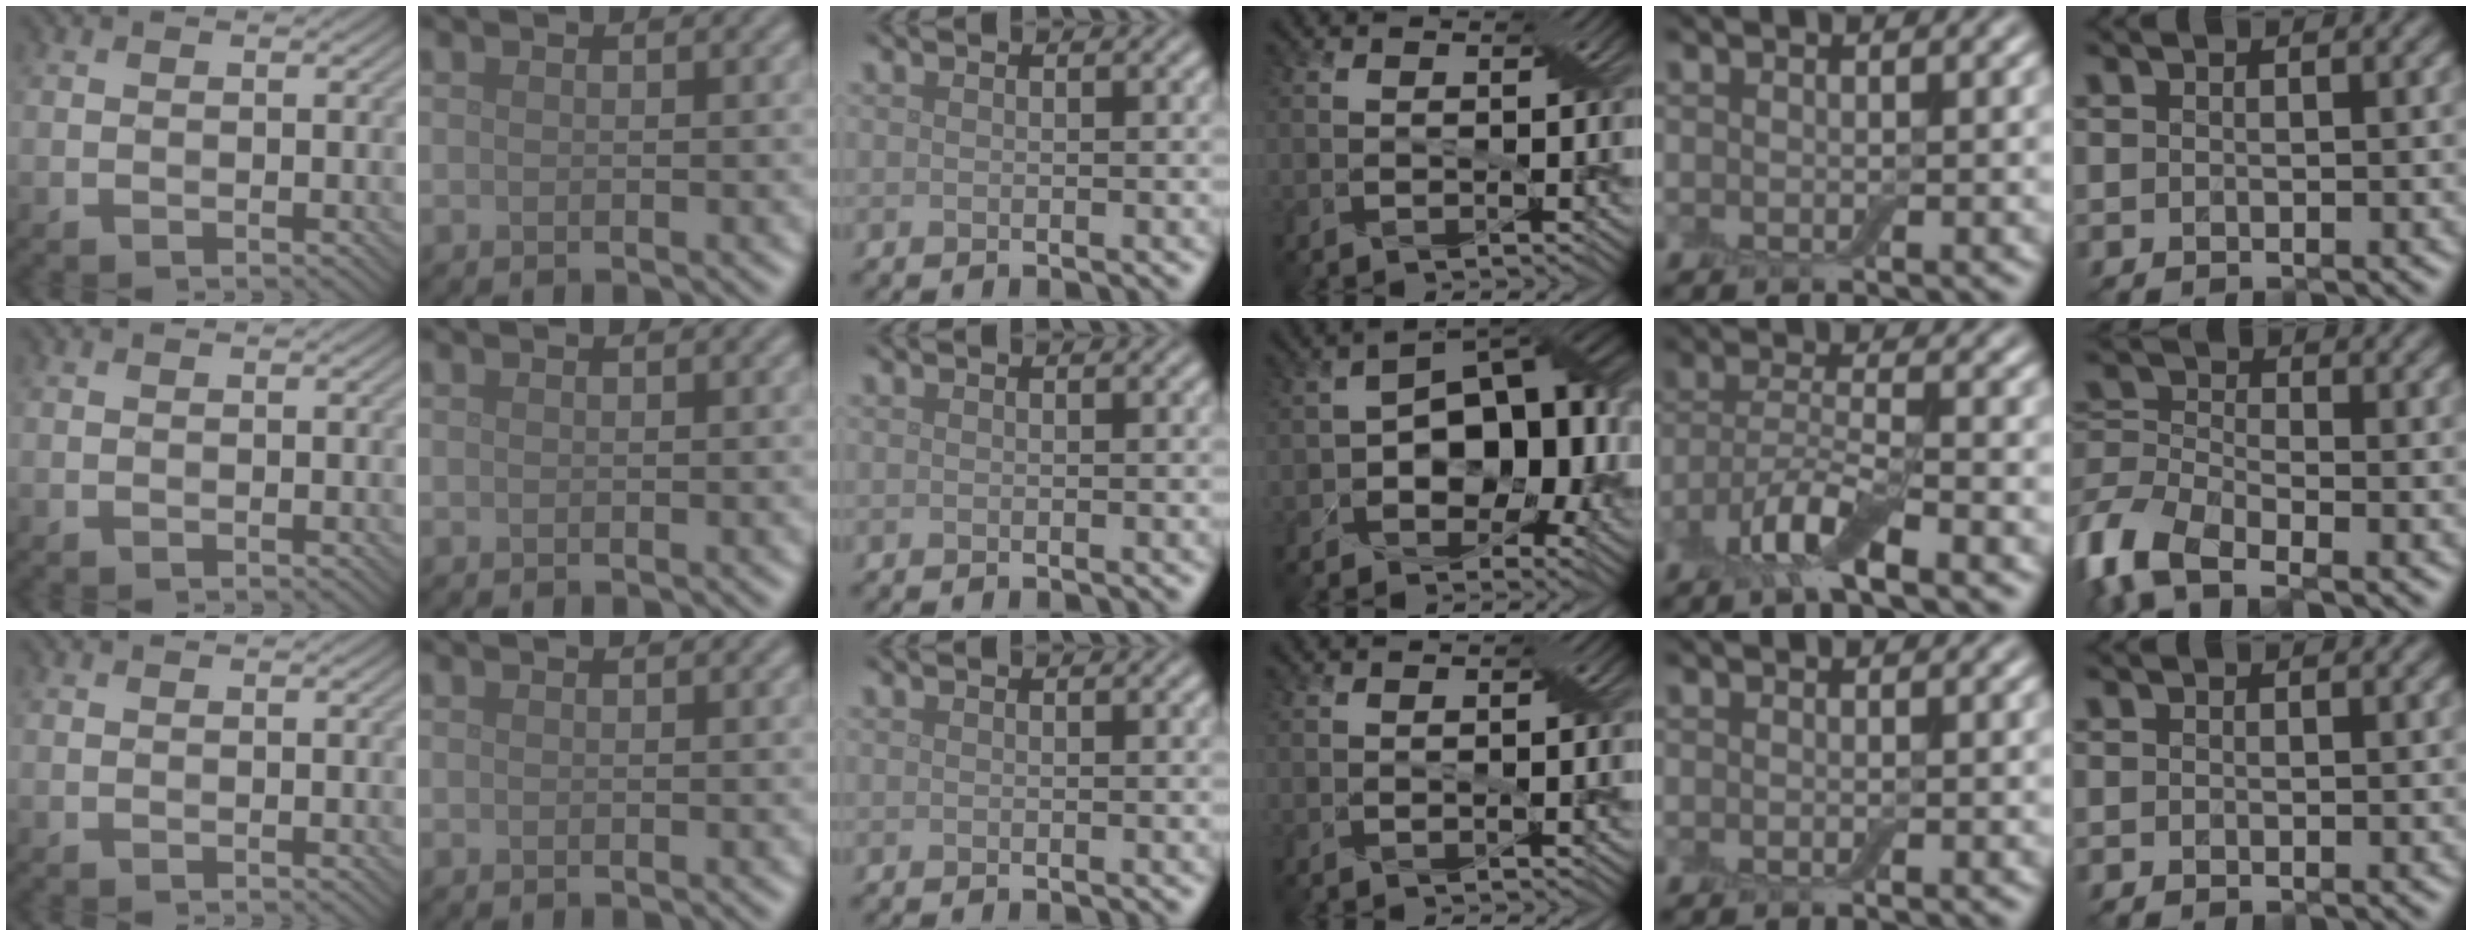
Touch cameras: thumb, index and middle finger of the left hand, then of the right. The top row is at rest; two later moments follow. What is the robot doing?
{"motion": "pour", "object": "bowl"}